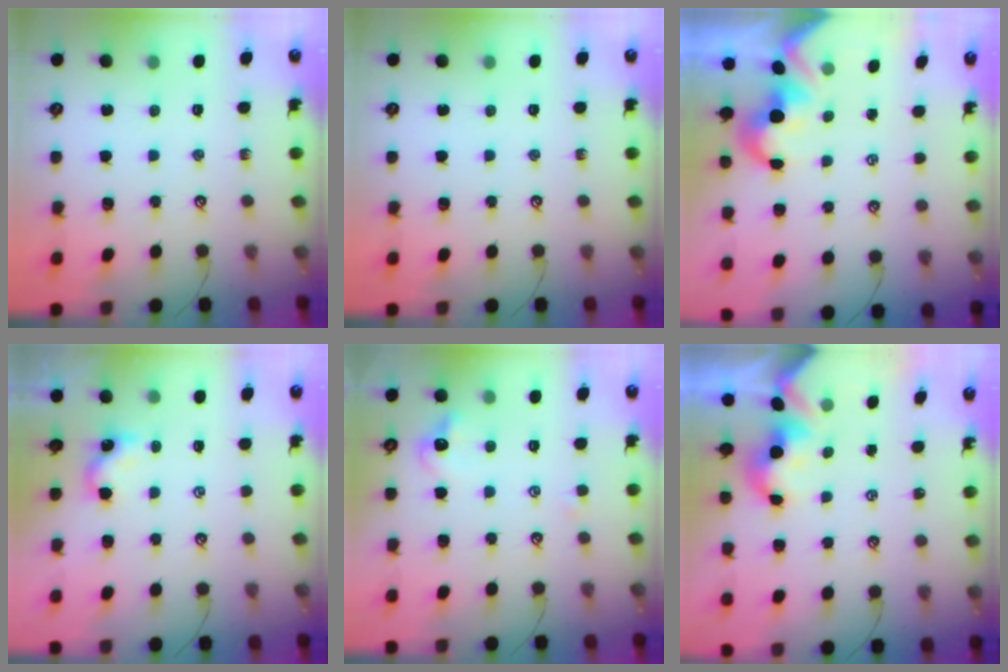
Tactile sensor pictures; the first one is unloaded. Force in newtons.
{"total": 0.0}
{"total": 1.7, "press": 1.4, "slide": 1.0}
{"total": 0.8, "press": 0.7, "slide": 0.4}
{"total": 2.3, "press": 2.3, "slide": 0.4}
{"total": 1.8, "press": 1.8, "slide": 0.2}